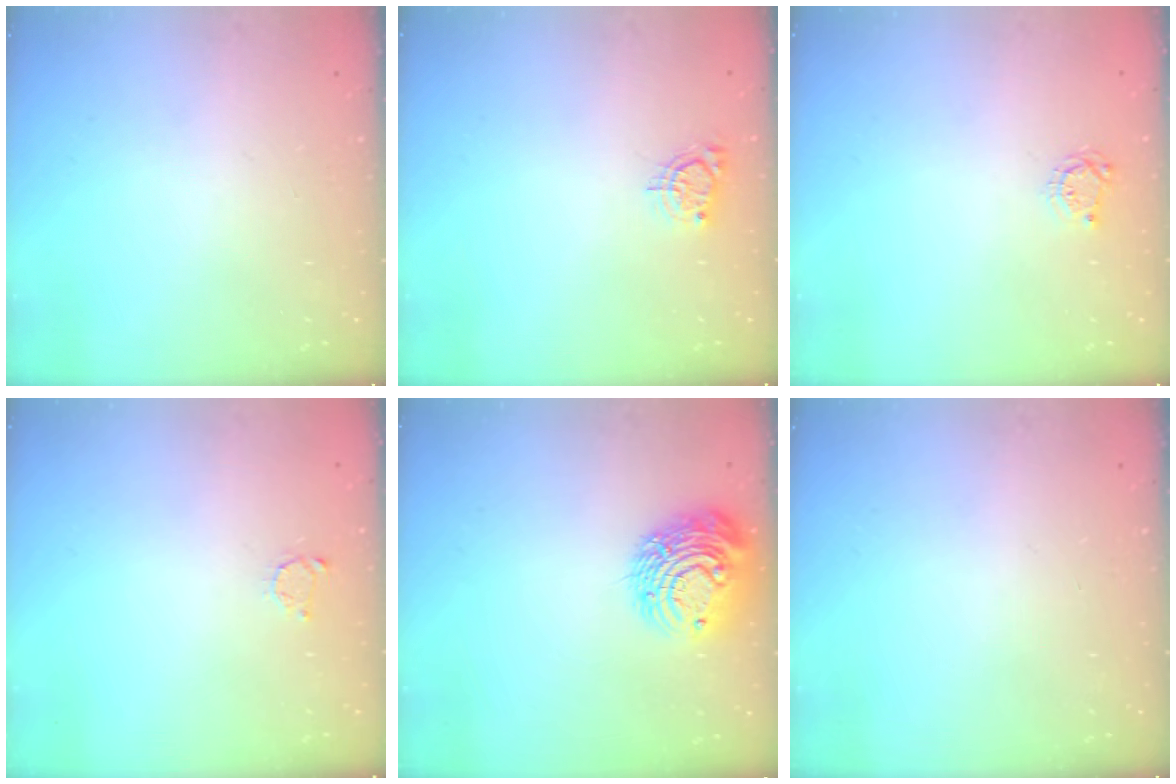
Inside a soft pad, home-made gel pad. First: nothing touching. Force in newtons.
{"total": 4.3, "press": 4.2, "slide": 0.4}
{"total": 4.2, "press": 4.2, "slide": 0.5}
{"total": 2.6, "press": 2.5, "slide": 0.4}
{"total": 11.9, "press": 11.8, "slide": 1.1}
{"total": 0.0}